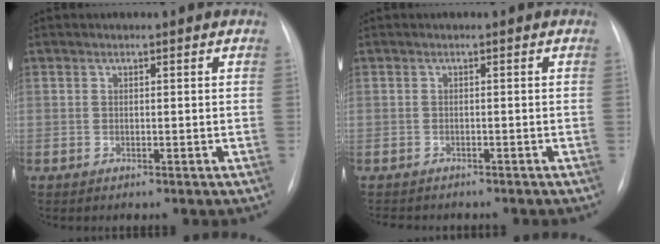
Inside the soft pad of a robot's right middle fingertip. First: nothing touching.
{"total": 5.0, "force": [-4.3, 1.7, 1.8], "torque": [-0.026, -0.005, -0.053]}